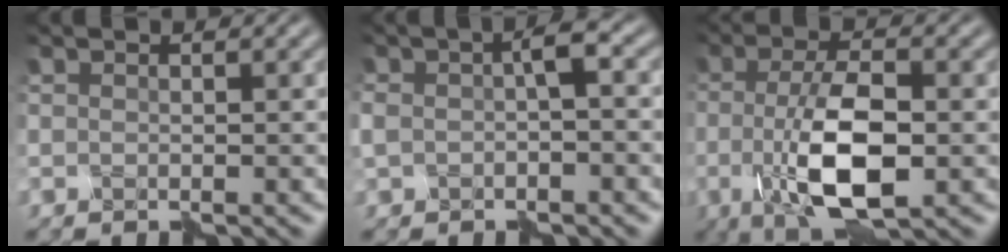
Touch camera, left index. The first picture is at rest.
{"total": 2.5, "force": [-1.0, 0.9, 2.1], "torque": [-0.053, 0.005, -0.020]}
{"total": 7.0, "force": [-1.5, 2.2, 6.5], "torque": [-0.142, -0.003, -0.024]}